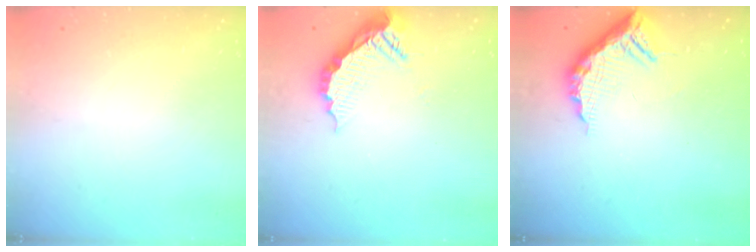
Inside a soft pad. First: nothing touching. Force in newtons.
{"total": 9.8, "press": 9.8, "slide": 0.8}
{"total": 11.5, "press": 11.4, "slide": 0.8}